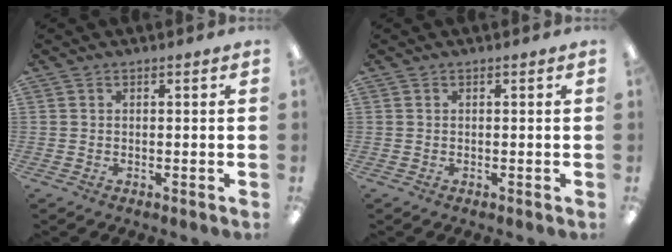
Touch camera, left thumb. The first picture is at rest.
{"total": 0.0}